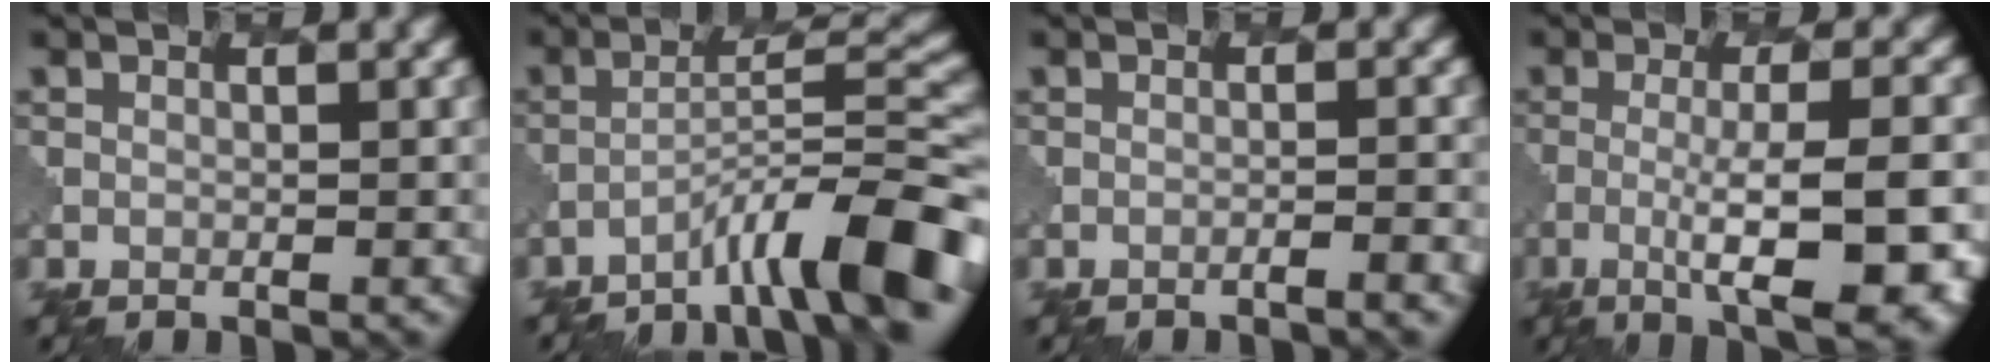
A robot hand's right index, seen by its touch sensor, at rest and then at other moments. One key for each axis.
{"total": 9.5, "fx": -6.2, "fy": 1.4, "fz": 7.1, "tx": -0.098, "ty": 0.024, "tz": -0.094}
{"total": 1.9, "fx": -1.3, "fy": 0.2, "fz": 1.4, "tx": -0.012, "ty": 0.005, "tz": -0.026}
{"total": 9.5, "fx": -3.1, "fy": 2.4, "fz": 8.6, "tx": -0.120, "ty": 0.000, "tz": -0.046}